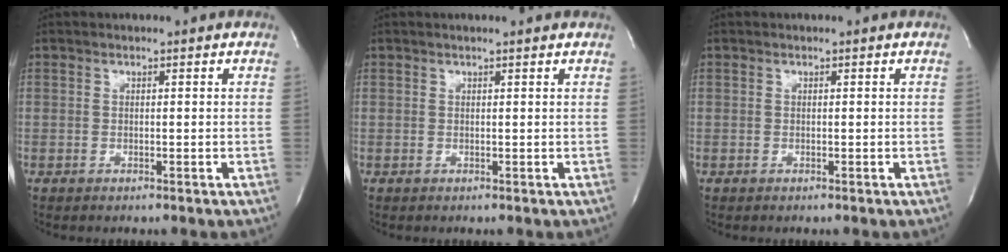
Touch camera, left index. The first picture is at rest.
{"total": 1.3, "force": [1.1, -0.2, 0.6], "torque": [-0.015, 0.008, 0.017]}
{"total": 0.0}